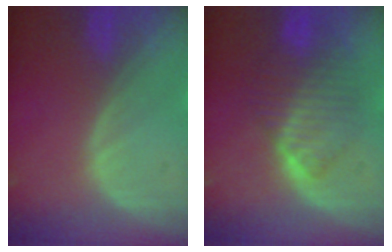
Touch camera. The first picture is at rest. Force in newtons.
{"total": 7.7, "press": 7.5, "slide": 2.0}